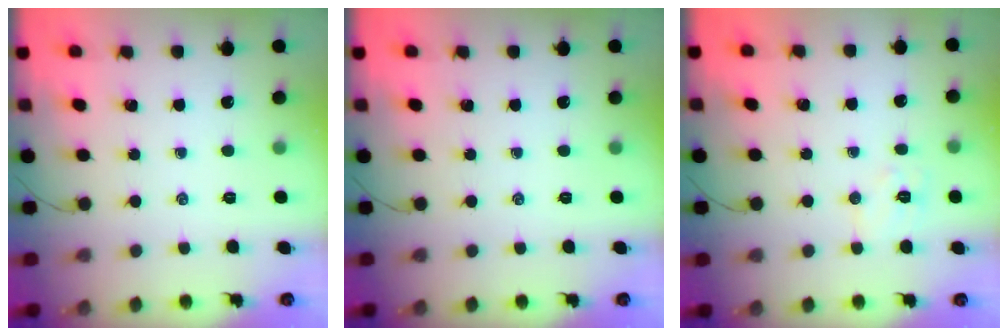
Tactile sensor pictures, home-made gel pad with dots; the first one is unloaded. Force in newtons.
{"total": 0.0}
{"total": 6.5, "press": 6.4, "slide": 1.1}